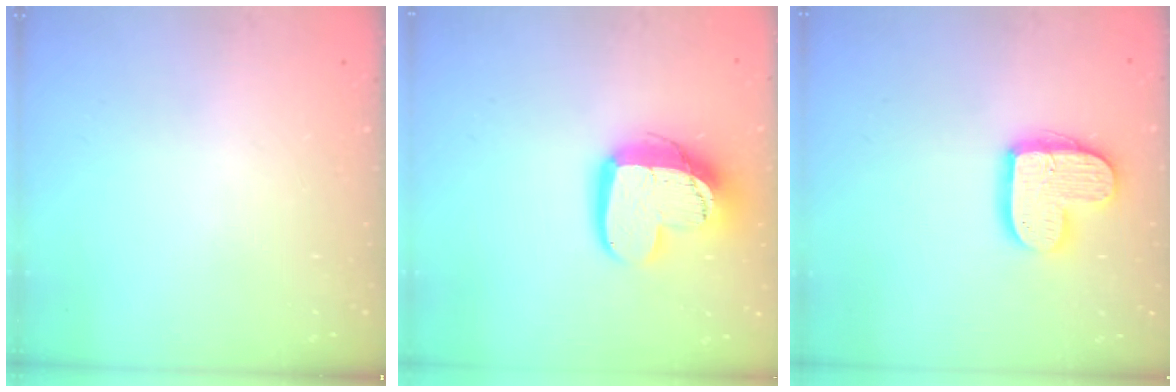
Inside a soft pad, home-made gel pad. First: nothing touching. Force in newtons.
{"total": 14.7, "press": 14.6, "slide": 1.2}
{"total": 13.8, "press": 13.8, "slide": 0.9}